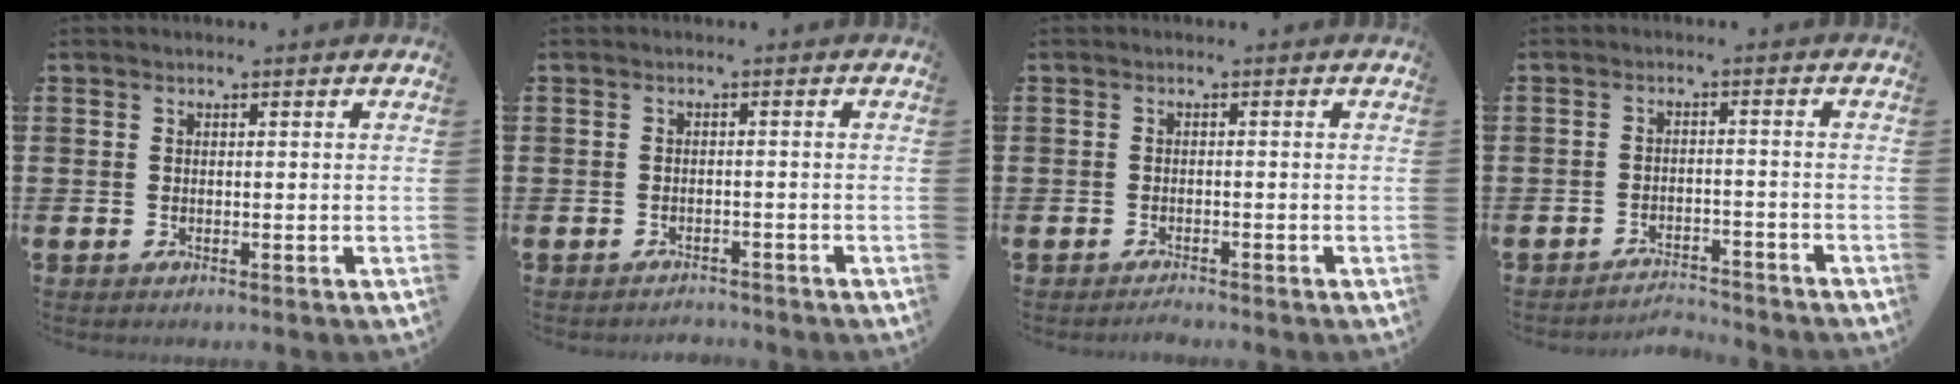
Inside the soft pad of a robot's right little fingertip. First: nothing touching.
{"total": 1.2, "force": [-1.2, 0.1, -0.1], "torque": [-0.003, 0.003, -0.027]}
{"total": 0.9, "force": [-0.8, 0.0, 0.1], "torque": [0.003, -0.006, -0.018]}
{"total": 2.8, "force": [-2.8, 0.0, -0.2], "torque": [-0.004, 0.004, -0.062]}